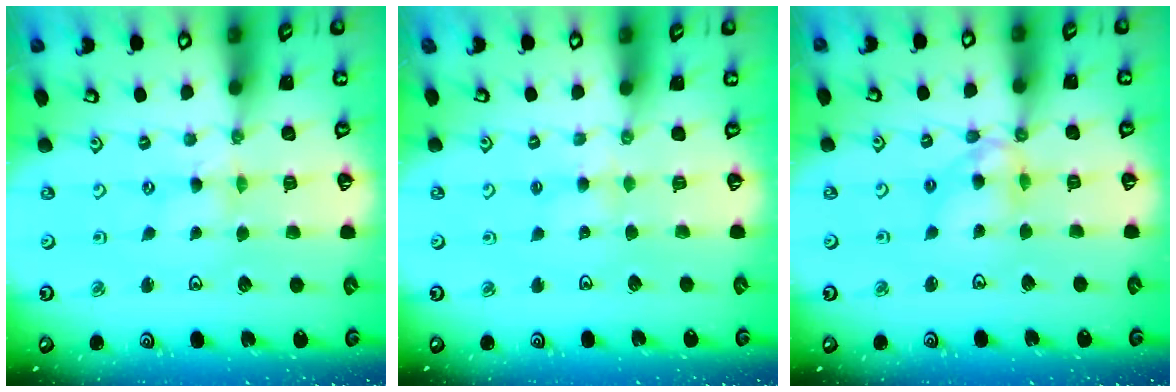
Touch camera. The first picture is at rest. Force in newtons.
{"total": 3.1, "press": 3.1, "slide": 0.4}
{"total": 9.3, "press": 9.3, "slide": 0.7}